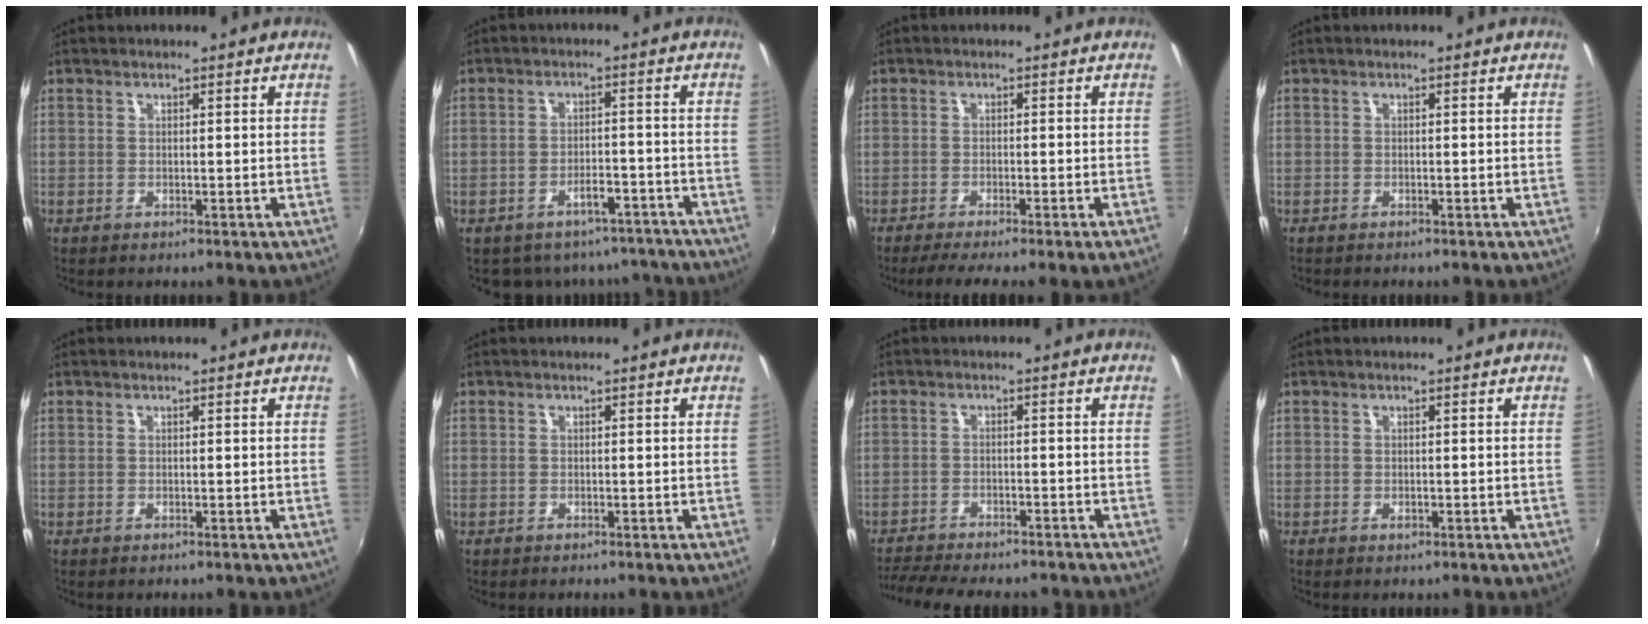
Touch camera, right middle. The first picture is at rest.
{"total": 11.5, "force": [-10.0, 4.9, 2.8], "torque": [-0.051, 0.023, -0.111]}
{"total": 6.2, "force": [-4.8, -1.3, 3.6], "torque": [-0.070, -0.013, -0.073]}
{"total": 0.7, "force": [-0.6, 0.1, 0.1], "torque": [-0.005, -0.001, -0.010]}
{"total": 0.0}
{"total": 0.0}
{"total": 12.8, "force": [-11.3, 2.6, 5.5], "torque": [-0.126, -0.022, -0.169]}
{"total": 0.5, "force": [-0.3, 0.3, 0.3], "torque": [-0.003, -0.001, -0.004]}